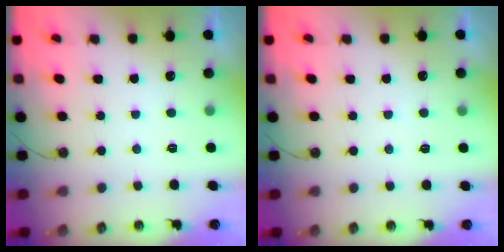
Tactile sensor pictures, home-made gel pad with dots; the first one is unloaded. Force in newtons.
{"total": 3.6, "press": 3.6, "slide": 0.4}